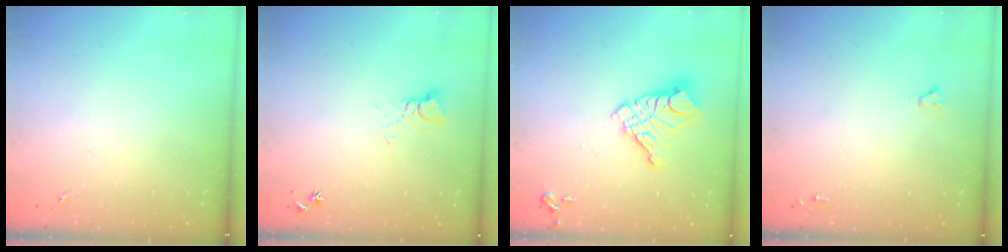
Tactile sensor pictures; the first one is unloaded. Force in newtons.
{"total": 5.4, "press": 5.4, "slide": 0.5}
{"total": 14.6, "press": 14.5, "slide": 1.6}
{"total": 1.6, "press": 1.6, "slide": 0.1}